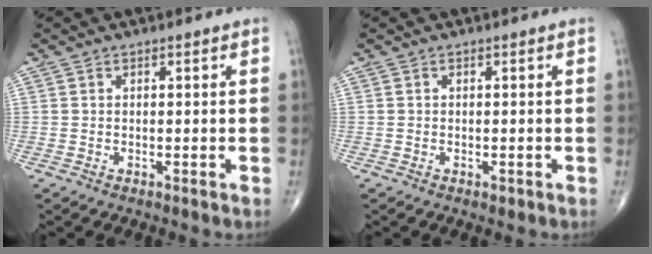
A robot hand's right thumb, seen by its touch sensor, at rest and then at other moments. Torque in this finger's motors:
{"motor_torque": [-0.09, 0.15, -0.15, -0.04, -0.02]}